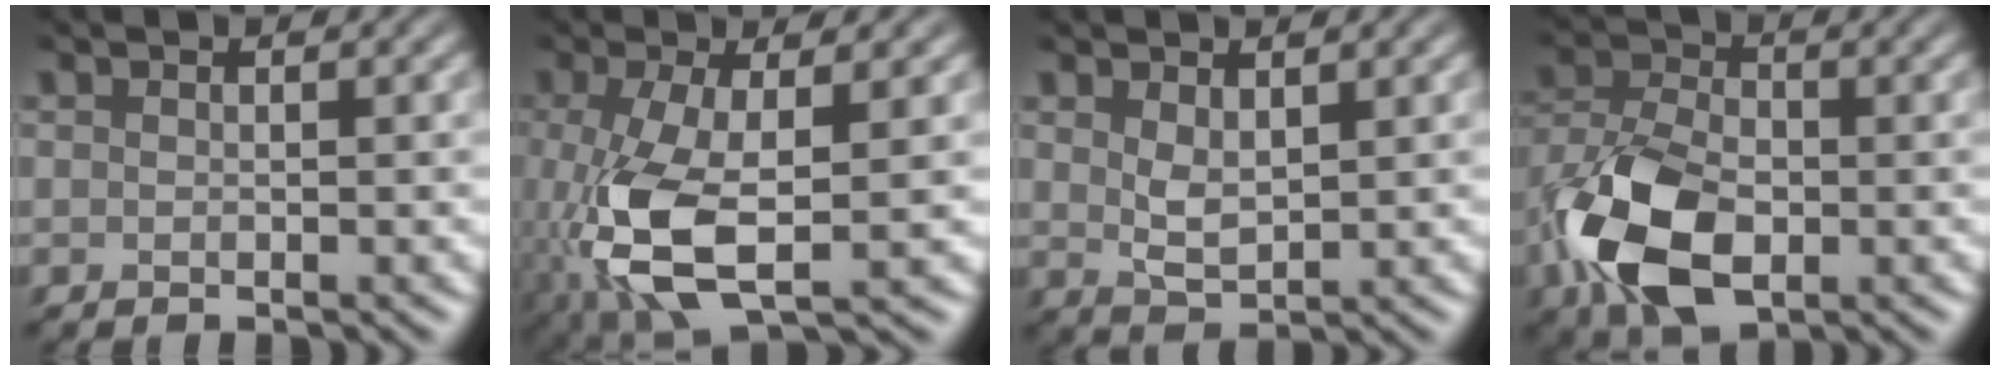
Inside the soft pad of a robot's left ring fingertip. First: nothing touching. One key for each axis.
{"total": 7.3, "fx": -1.3, "fy": 2.8, "fz": 6.6, "tx": -0.151, "ty": -0.010, "tz": -0.023}
{"total": 2.3, "fx": 1.0, "fy": 1.2, "fz": 1.7, "tx": -0.038, "ty": -0.004, "tz": 0.026}
{"total": 8.8, "fx": -3.1, "fy": 5.3, "fz": 6.3, "tx": -0.145, "ty": -0.010, "tz": -0.069}